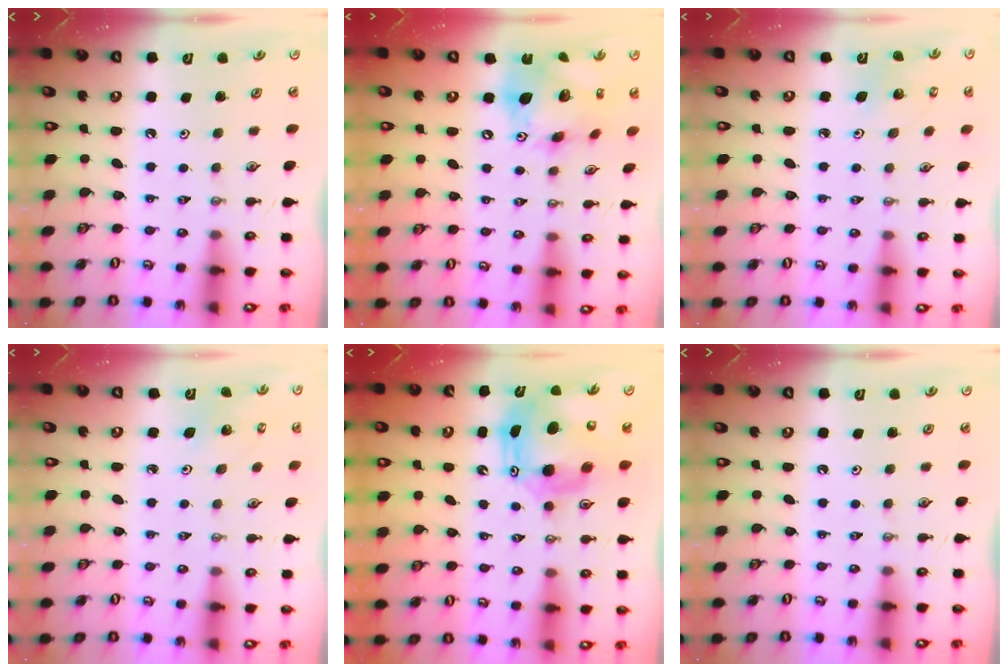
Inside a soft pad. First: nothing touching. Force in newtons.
{"total": 17.7, "press": 17.6, "slide": 1.8}
{"total": 2.3, "press": 2.3, "slide": 0.2}
{"total": 2.3, "press": 2.3, "slide": 0.2}
{"total": 12.9, "press": 12.8, "slide": 1.4}
{"total": 0.0}